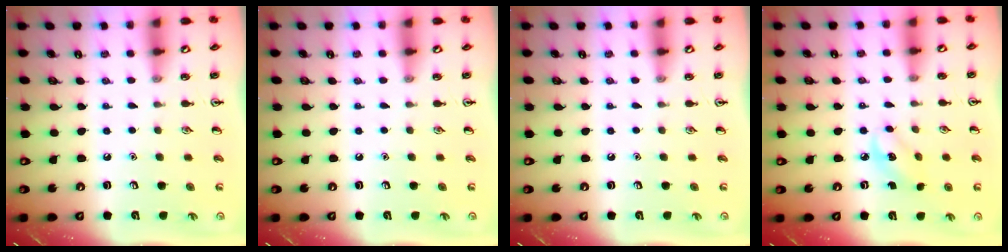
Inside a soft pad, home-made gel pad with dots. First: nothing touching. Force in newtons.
{"total": 0.0}
{"total": 0.0}
{"total": 3.0, "press": 2.9, "slide": 0.8}